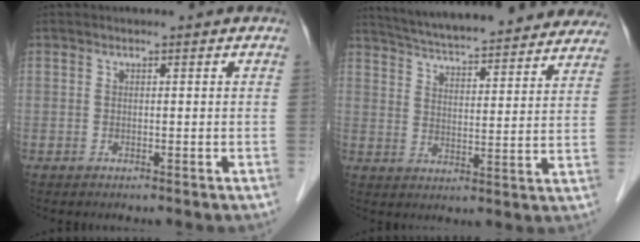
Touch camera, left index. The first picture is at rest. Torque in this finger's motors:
{"motor_torque": [-0.58, -0.85, 0.63, 0.14]}